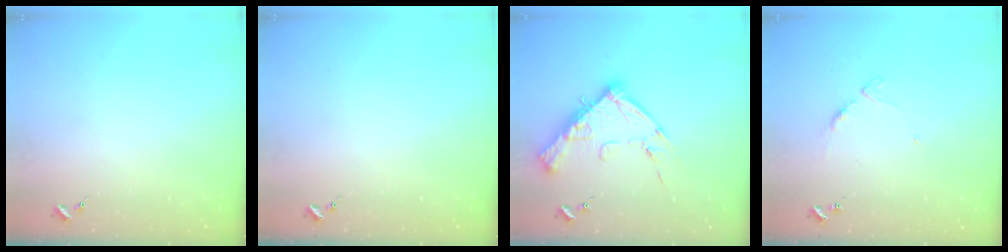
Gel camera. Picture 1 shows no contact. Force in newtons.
{"total": 0.0}
{"total": 17.3, "press": 17.2, "slide": 1.6}
{"total": 4.7, "press": 4.6, "slide": 0.5}